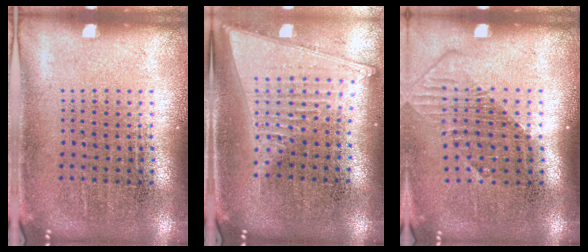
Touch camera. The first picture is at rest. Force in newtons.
{"total": 2.1, "press": 1.8, "slide": 1.2}
{"total": 1.4, "press": 1.1, "slide": 0.9}